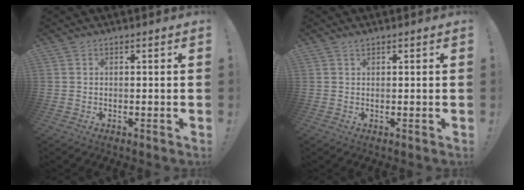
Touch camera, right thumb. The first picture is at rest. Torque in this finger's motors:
{"motor_torque": [-0.07, 0.12, 0.37, 0.02, 0.10]}